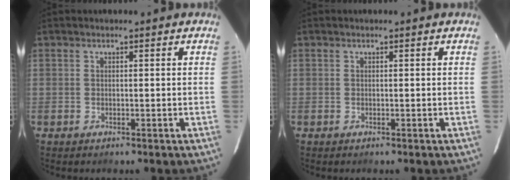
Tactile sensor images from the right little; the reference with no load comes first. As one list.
[{"total": 0.0}]